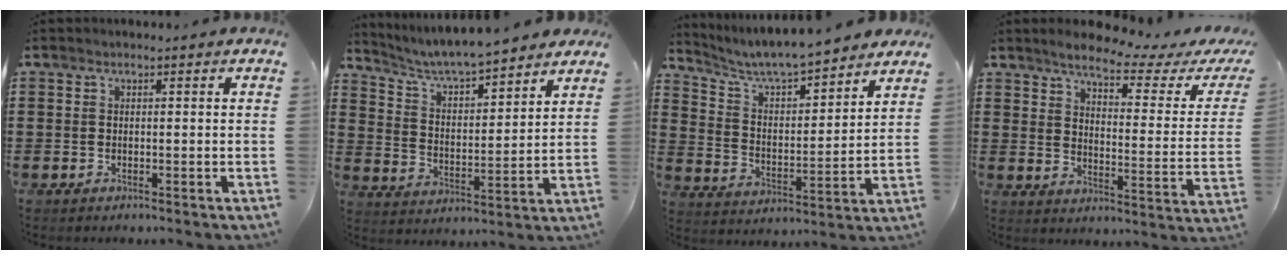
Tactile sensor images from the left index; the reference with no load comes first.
{"total": 5.6, "force": [5.3, 0.7, 1.7], "torque": [-0.060, -0.033, 0.087]}
{"total": 6.1, "force": [5.7, 0.9, 2.1], "torque": [-0.067, -0.035, 0.094]}
{"total": 5.8, "force": [4.8, 0.3, 3.2], "torque": [-0.078, -0.029, 0.076]}